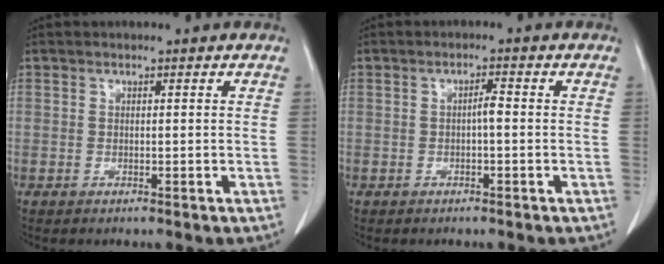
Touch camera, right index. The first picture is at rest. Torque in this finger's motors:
{"motor_torque": [0.50, -0.17, 0.25, 0.06]}